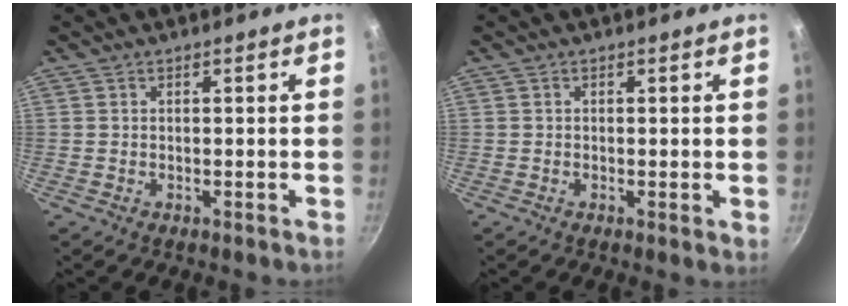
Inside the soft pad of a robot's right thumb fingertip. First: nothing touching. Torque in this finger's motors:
{"motor_torque": [-0.51, -0.30, -0.34, 0.14, -0.01]}